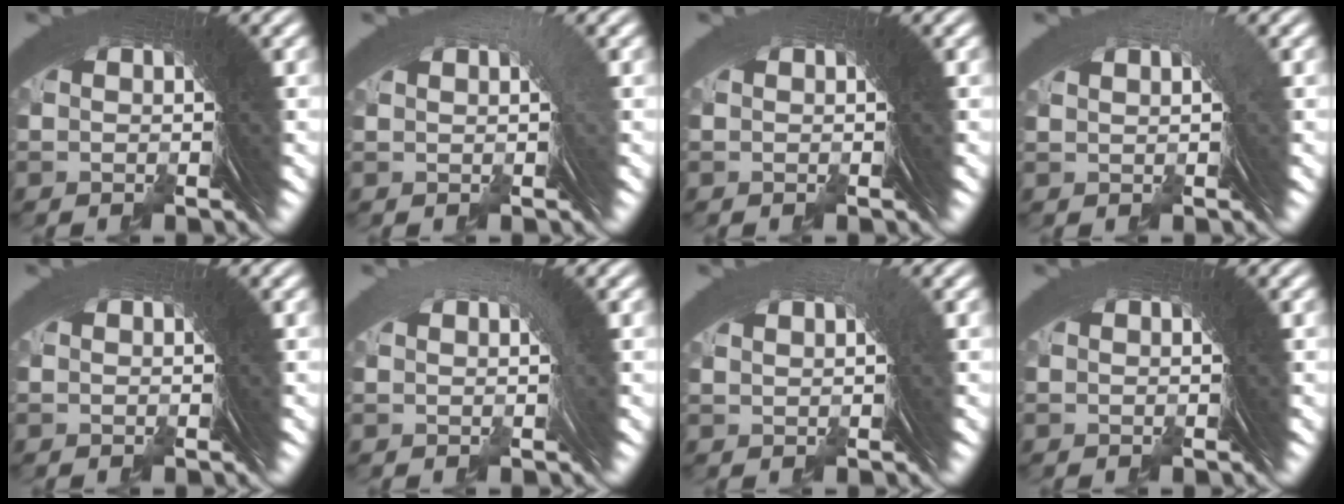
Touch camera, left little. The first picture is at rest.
{"total": 0.6, "force": [-0.2, -0.5, -0.2], "torque": [0.019, 0.011, -0.003]}
{"total": 1.2, "force": [-0.5, -0.8, -0.8], "torque": [0.019, 0.003, -0.005]}
{"total": 0.9, "force": [-0.1, -0.7, -0.5], "torque": [0.024, 0.007, 0.003]}
{"total": 0.8, "force": [-0.3, -0.5, -0.6], "torque": [0.014, 0.003, -0.004]}
{"total": 0.9, "force": [-0.3, -0.5, -0.7], "torque": [0.021, 0.007, -0.002]}
{"total": 1.1, "force": [0.1, -0.9, -0.7], "torque": [0.025, 0.007, 0.006]}
{"total": 0.5, "force": [-0.2, -0.4, -0.3], "torque": [0.010, 0.002, -0.003]}